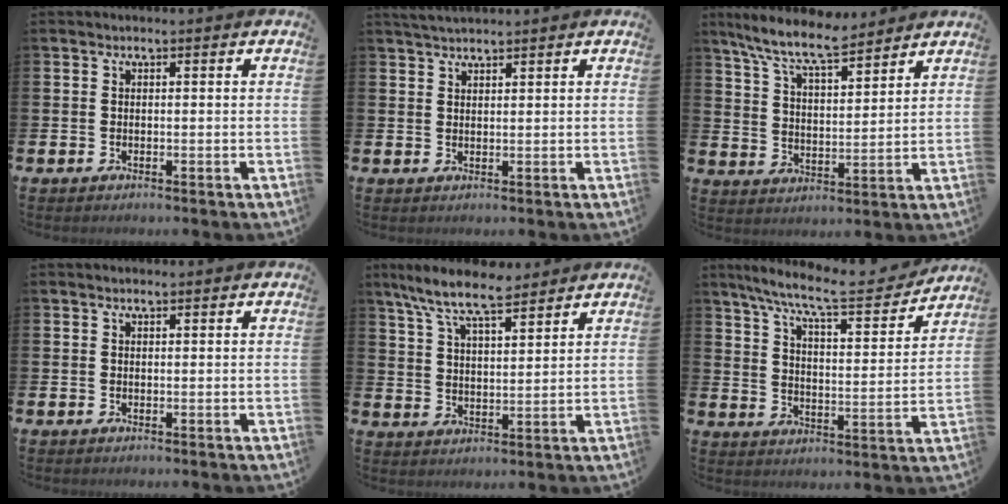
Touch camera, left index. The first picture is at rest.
{"total": 2.4, "force": [2.3, 0.4, 0.6], "torque": [-0.012, -0.004, 0.043]}
{"total": 8.9, "force": [7.9, 1.5, 3.7], "torque": [-0.102, -0.035, 0.144]}
{"total": 0.6, "force": [0.5, 0.2, 0.3], "torque": [-0.004, 0.002, 0.008]}
{"total": 8.7, "force": [7.7, 1.8, 3.8], "torque": [-0.102, -0.024, 0.141]}
{"total": 9.4, "force": [8.3, 1.4, 4.4], "torque": [-0.109, -0.048, 0.140]}